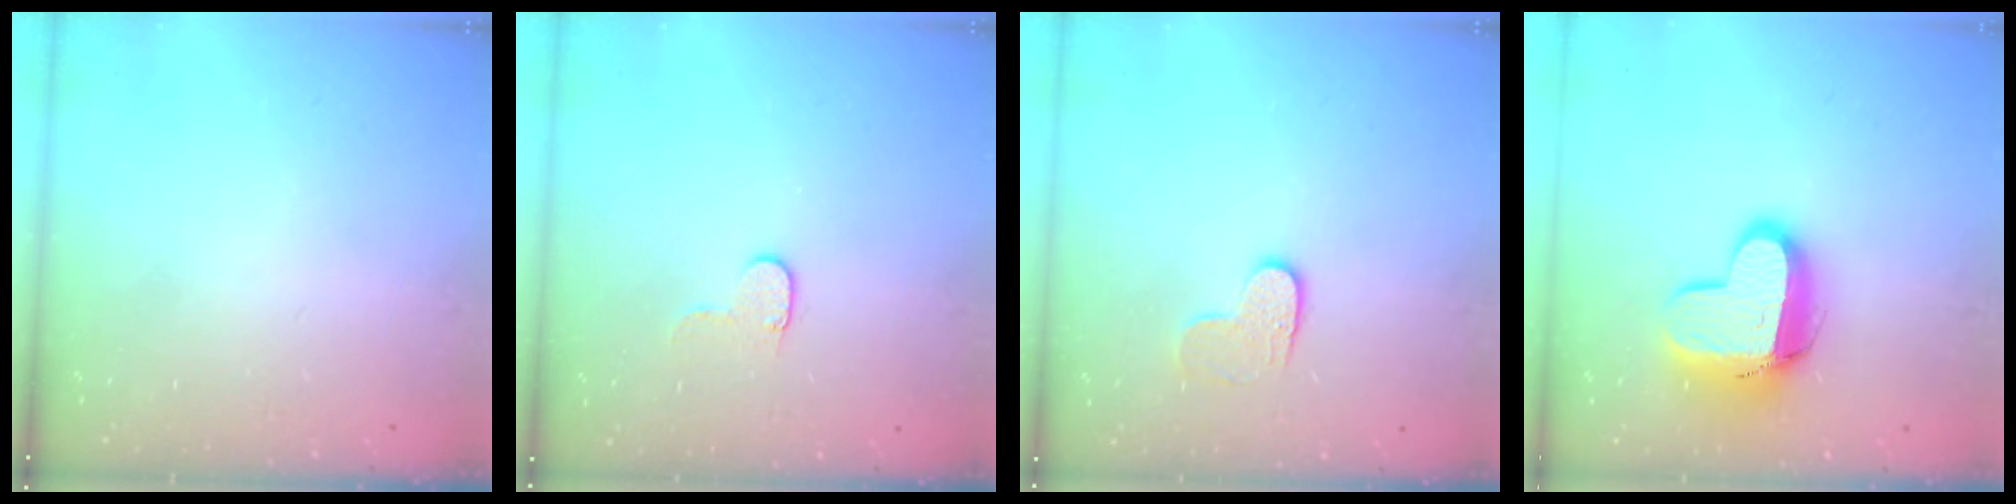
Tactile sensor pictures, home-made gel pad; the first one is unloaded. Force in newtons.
{"total": 5.5, "press": 5.5, "slide": 0.5}
{"total": 6.2, "press": 6.2, "slide": 0.3}
{"total": 13.0, "press": 13.0, "slide": 1.2}